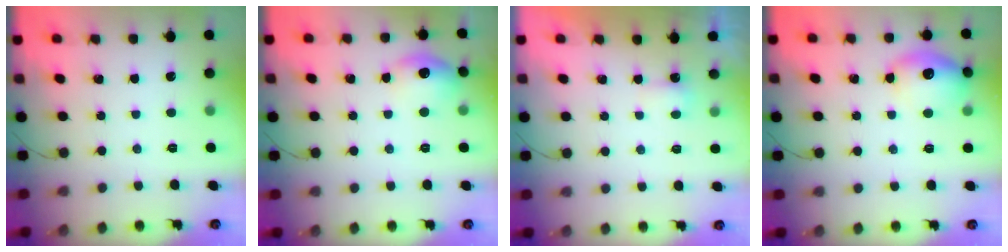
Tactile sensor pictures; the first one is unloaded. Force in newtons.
{"total": 10.0, "press": 9.8, "slide": 2.1}
{"total": 2.8, "press": 2.7, "slide": 0.7}
{"total": 13.7, "press": 13.7, "slide": 0.9}